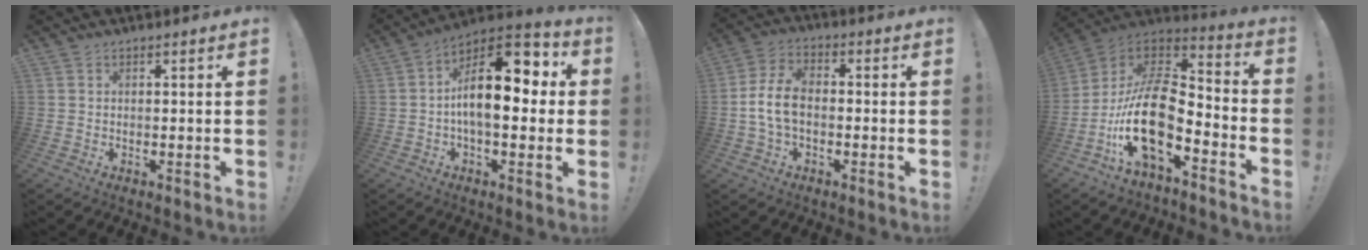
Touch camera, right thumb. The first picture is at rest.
{"total": 17.8, "force": [1.2, 9.0, 15.3], "torque": [-0.233, 0.001, 0.013]}
{"total": 9.6, "force": [-1.4, 6.2, 7.2], "torque": [-0.144, 0.009, -0.023]}
{"total": 18.9, "force": [-6.4, 8.3, 15.7], "torque": [-0.329, 0.021, -0.114]}